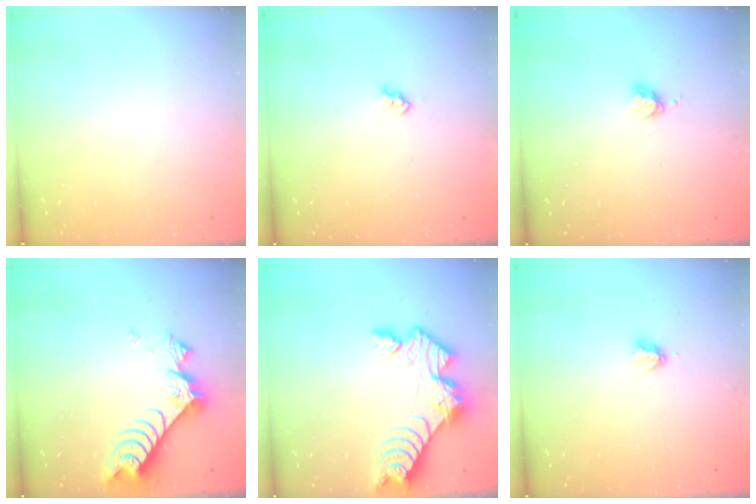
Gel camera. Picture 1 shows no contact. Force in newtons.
{"total": 2.6, "press": 2.5, "slide": 0.4}
{"total": 3.4, "press": 3.3, "slide": 0.5}
{"total": 7.9, "press": 7.9, "slide": 0.7}
{"total": 11.3, "press": 11.3, "slide": 0.8}
{"total": 2.9, "press": 2.9, "slide": 0.5}